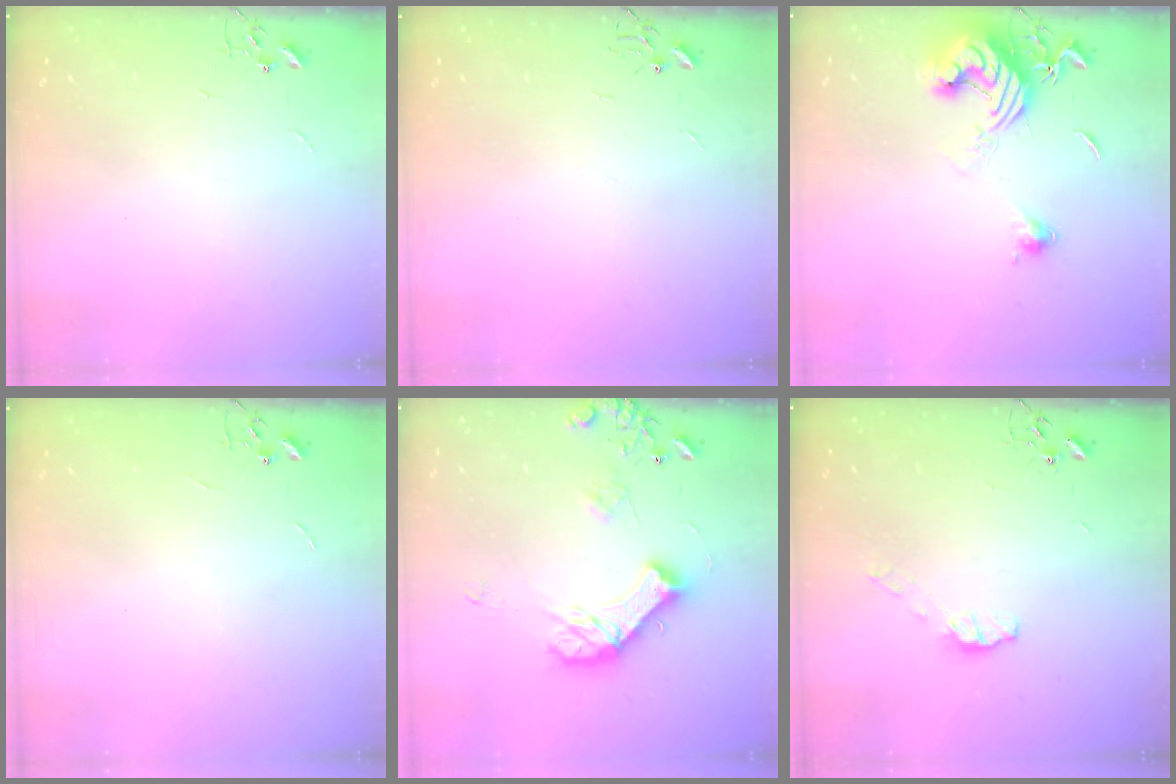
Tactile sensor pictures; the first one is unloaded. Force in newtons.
{"total": 0.0}
{"total": 13.8, "press": 13.7, "slide": 1.8}
{"total": 0.0}
{"total": 14.3, "press": 14.2, "slide": 2.0}
{"total": 5.8, "press": 5.7, "slide": 0.4}